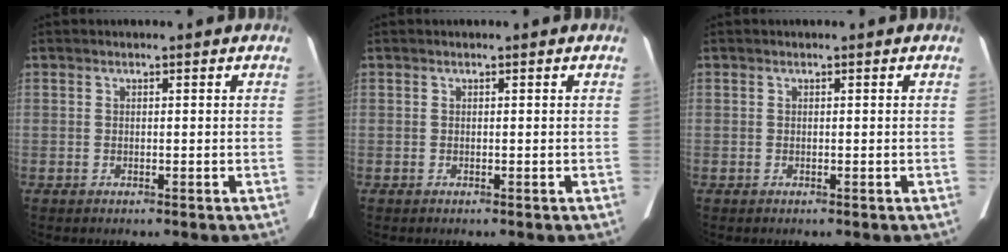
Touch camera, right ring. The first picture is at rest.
{"total": 0.0}
{"total": 0.0}